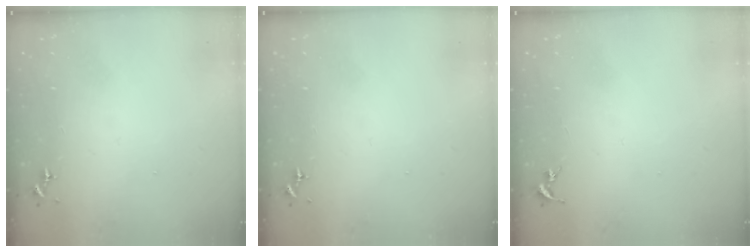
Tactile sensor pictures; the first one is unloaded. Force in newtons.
{"total": 0.0}
{"total": 0.0}